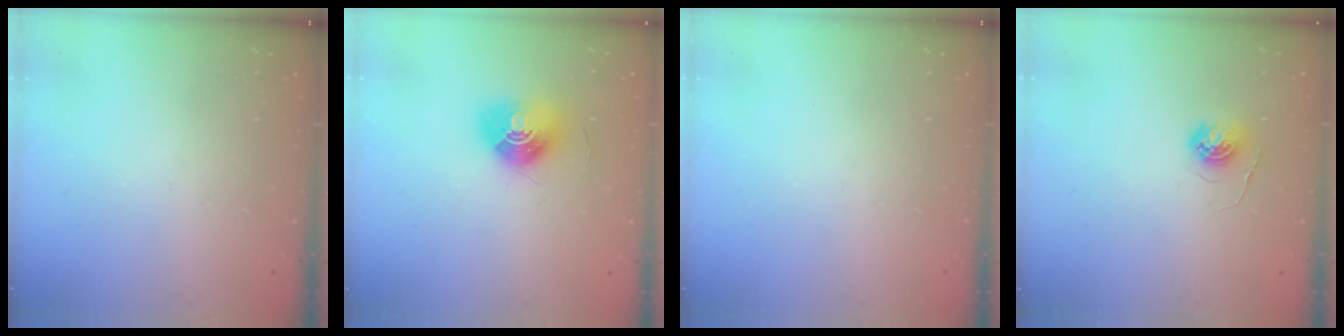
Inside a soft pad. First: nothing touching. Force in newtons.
{"total": 11.1, "press": 11.1, "slide": 0.2}
{"total": 0.0}
{"total": 5.5, "press": 5.5, "slide": 0.3}